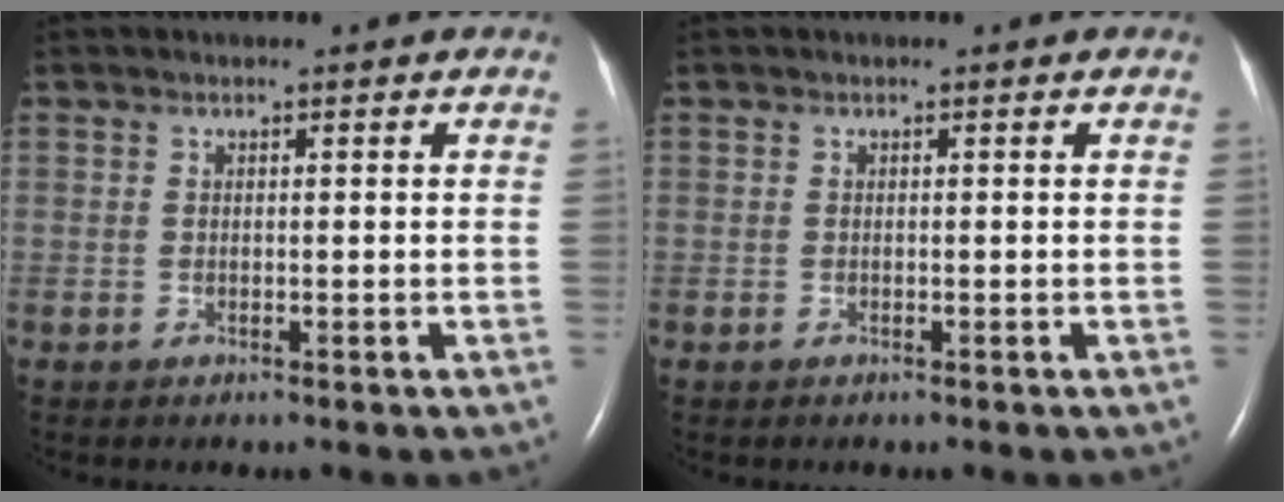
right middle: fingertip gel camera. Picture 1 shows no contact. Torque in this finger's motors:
{"motor_torque": [0.66, 0.13, 0.05, 0.05]}